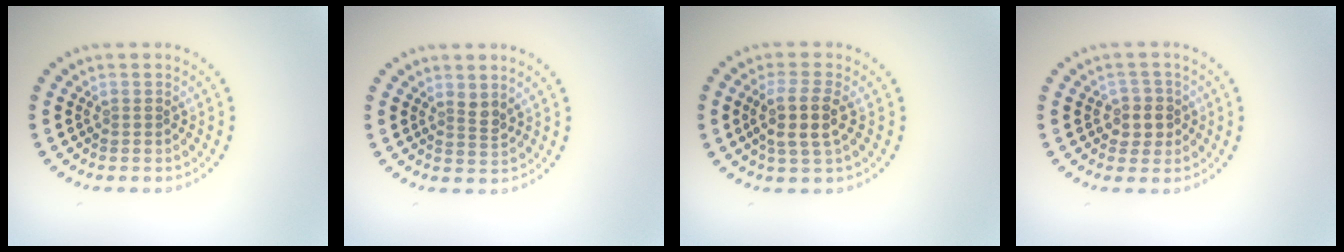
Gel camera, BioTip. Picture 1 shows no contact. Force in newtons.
{"total": 1.2, "press": 0.9, "slide": 0.8}
{"total": 3.2, "press": 2.9, "slide": 1.5}
{"total": 2.1, "press": 1.9, "slide": 0.7}